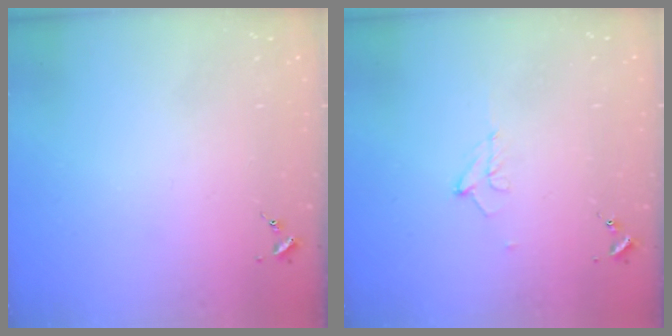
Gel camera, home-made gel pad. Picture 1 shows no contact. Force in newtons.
{"total": 7.2, "press": 7.1, "slide": 1.3}